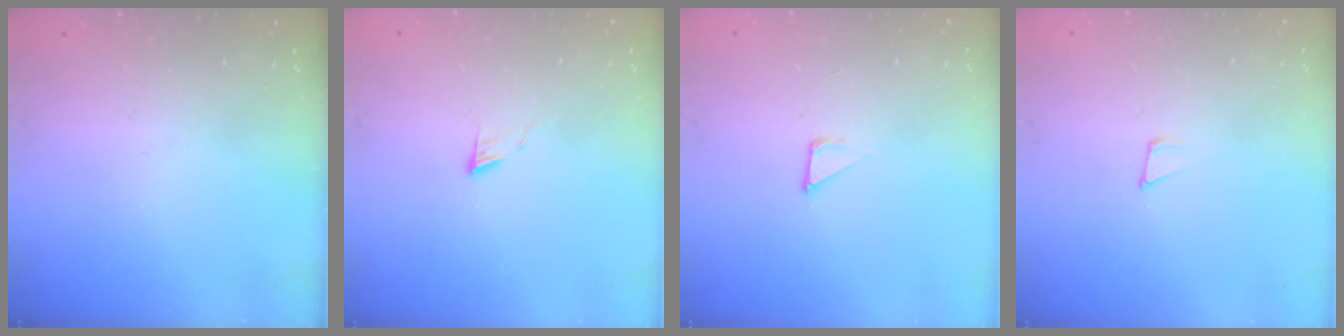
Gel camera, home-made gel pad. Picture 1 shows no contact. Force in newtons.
{"total": 5.0, "press": 4.9, "slide": 0.5}
{"total": 2.7, "press": 2.7, "slide": 0.3}
{"total": 4.3, "press": 4.2, "slide": 1.0}